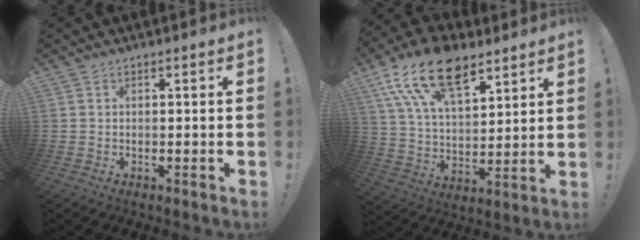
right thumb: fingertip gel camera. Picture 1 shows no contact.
{"total": 19.9, "force": [12.1, 9.9, 12.2], "torque": [-0.219, -0.068, 0.219]}